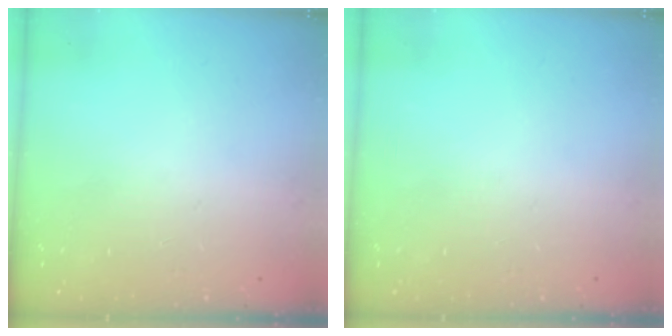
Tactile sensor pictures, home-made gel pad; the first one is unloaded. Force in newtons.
{"total": 0.0}